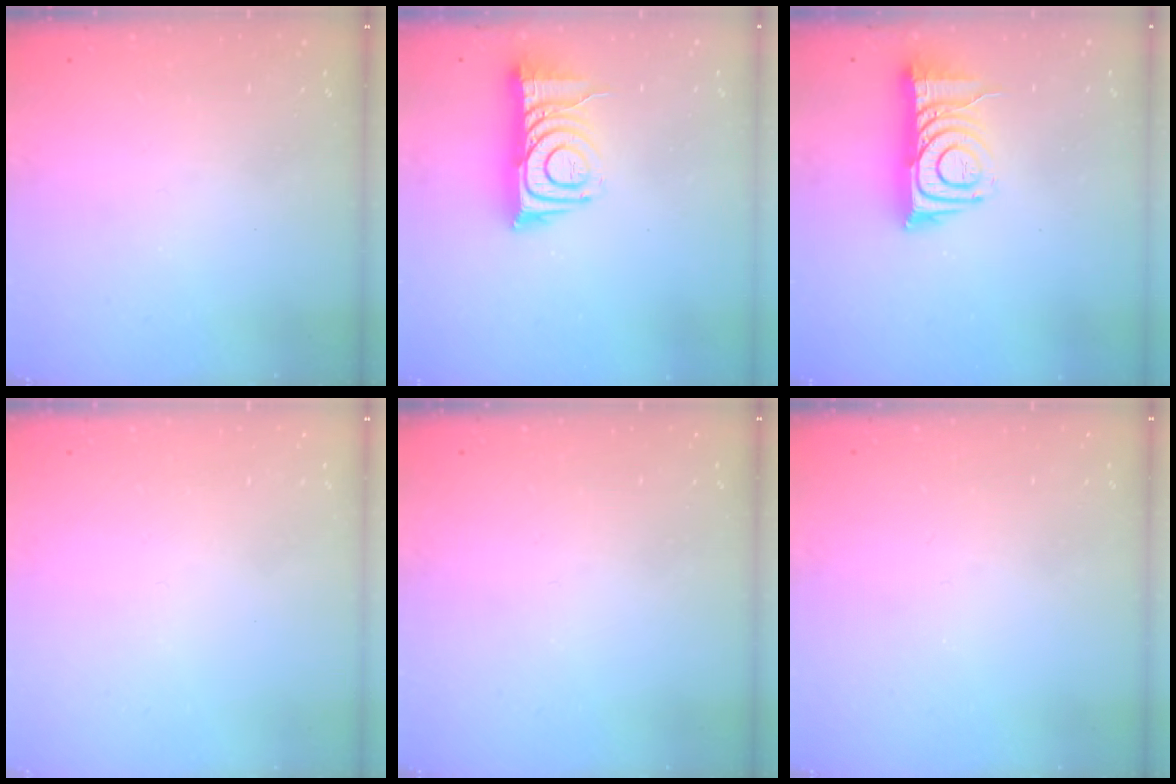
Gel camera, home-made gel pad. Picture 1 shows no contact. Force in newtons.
{"total": 11.4, "press": 11.3, "slide": 1.0}
{"total": 11.4, "press": 11.3, "slide": 1.0}
{"total": 1.7, "press": 1.7, "slide": 0.1}
{"total": 0.0}
{"total": 0.0}